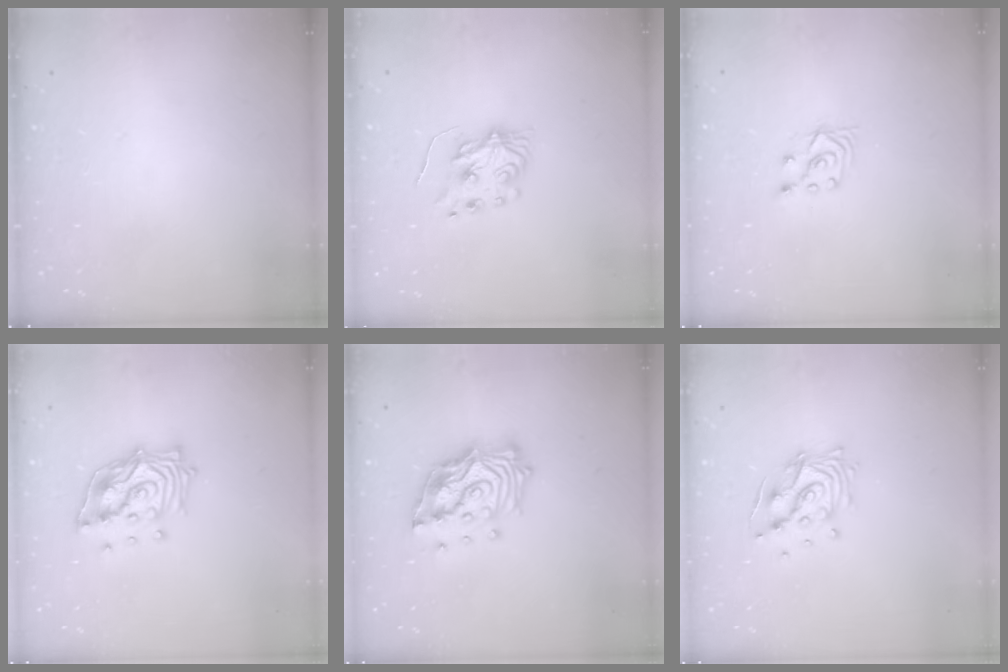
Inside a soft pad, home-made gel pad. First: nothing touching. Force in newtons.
{"total": 6.4, "press": 6.4, "slide": 0.5}
{"total": 3.4, "press": 3.2, "slide": 0.9}
{"total": 15.1, "press": 15.0, "slide": 2.0}
{"total": 17.7, "press": 17.6, "slide": 2.0}
{"total": 12.0, "press": 11.9, "slide": 1.2}